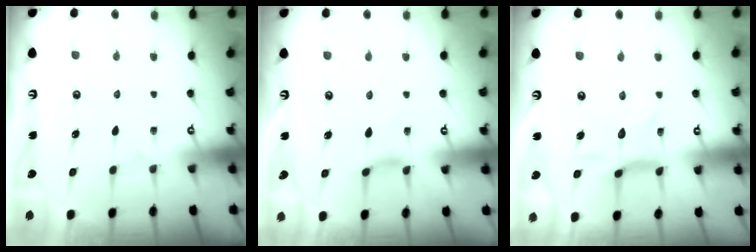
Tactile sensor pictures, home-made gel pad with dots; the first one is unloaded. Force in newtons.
{"total": 2.3, "press": 2.2, "slide": 0.6}
{"total": 4.8, "press": 4.8, "slide": 0.3}